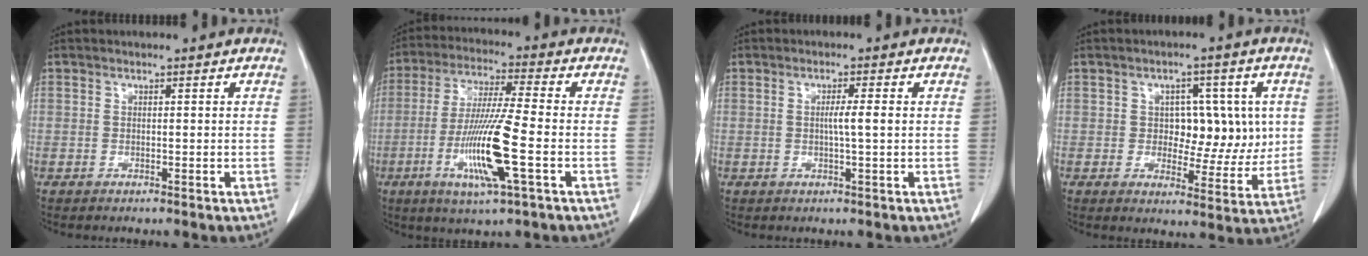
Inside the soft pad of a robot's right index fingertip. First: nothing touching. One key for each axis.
{"total": 12.9, "fx": -3.7, "fy": 0.0, "fz": 12.4, "tx": -0.247, "ty": -0.019, "tz": -0.073}
{"total": 2.6, "fx": 0.1, "fy": -0.3, "fz": 2.6, "tx": -0.047, "ty": 0.000, "tz": 0.000}
{"total": 8.1, "fx": 1.1, "fy": 5.0, "fz": 6.3, "tx": -0.069, "ty": 0.015, "tz": 0.023}